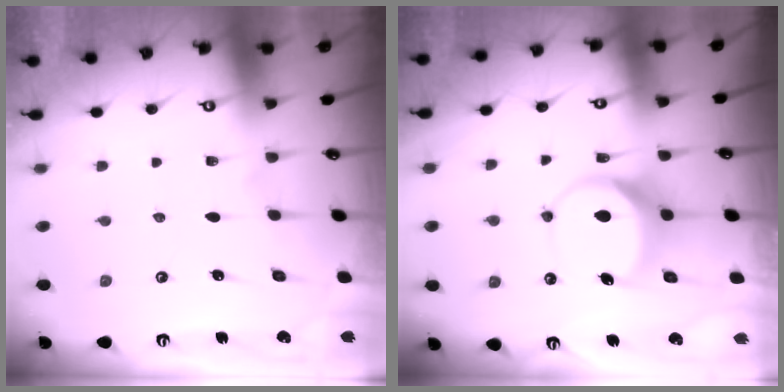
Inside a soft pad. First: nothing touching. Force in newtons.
{"total": 7.6, "press": 7.6, "slide": 0.4}